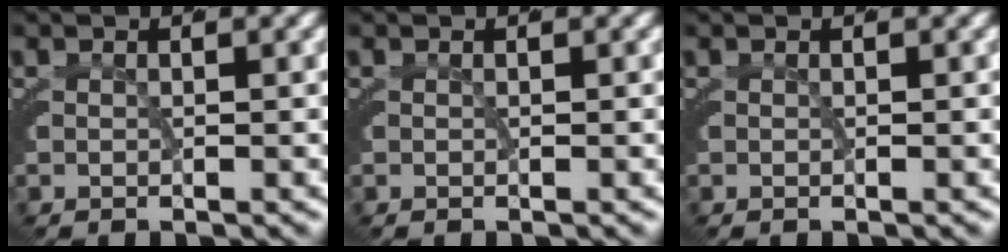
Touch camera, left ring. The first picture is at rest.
{"total": 0.0}
{"total": 0.0}